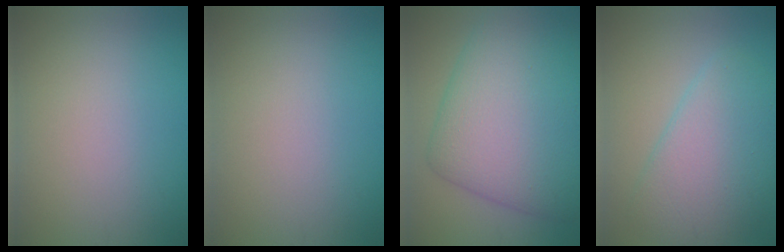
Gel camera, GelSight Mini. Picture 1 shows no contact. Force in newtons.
{"total": 0.0}
{"total": 11.0, "press": 11.0, "slide": 0.2}
{"total": 5.8, "press": 5.8, "slide": 0.1}